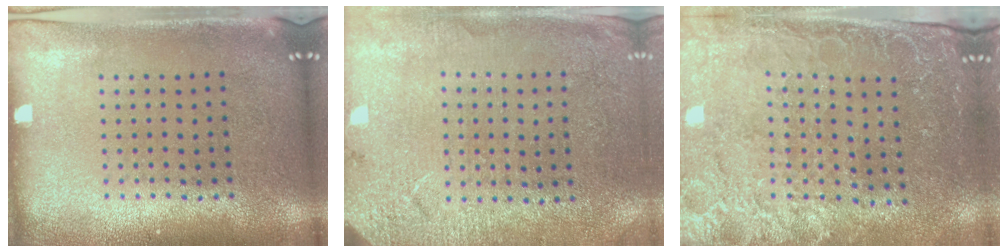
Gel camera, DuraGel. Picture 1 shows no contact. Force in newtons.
{"total": 2.7, "press": 2.7, "slide": 0.2}
{"total": 3.1, "press": 2.9, "slide": 1.0}